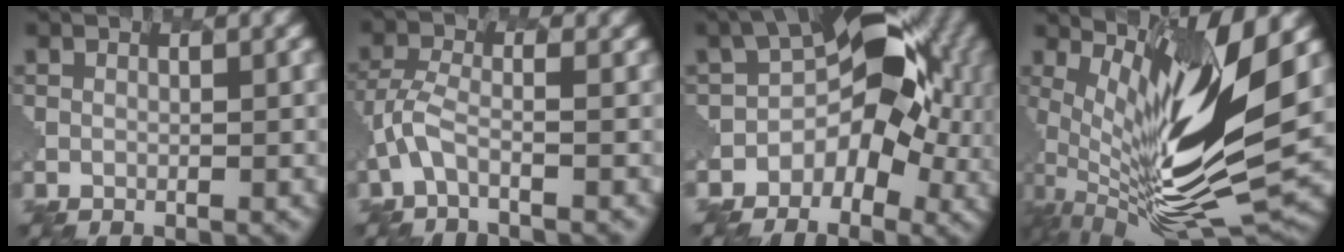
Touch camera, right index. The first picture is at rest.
{"total": 3.0, "force": [-2.6, 0.8, 1.1], "torque": [-0.082, 0.005, -0.080]}
{"total": 5.6, "force": [-1.2, 4.8, 2.8], "torque": [-0.040, 0.014, -0.055]}
{"total": 10.9, "force": [2.2, 1.8, 10.5], "torque": [-0.234, 0.001, 0.033]}